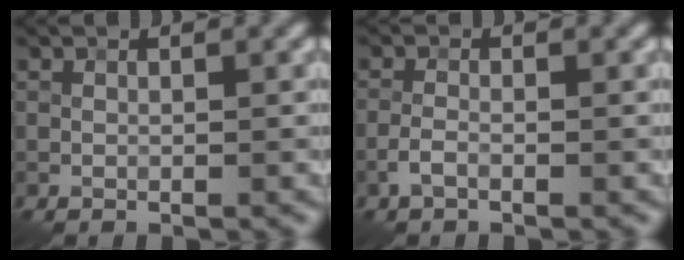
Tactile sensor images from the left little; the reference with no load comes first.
{"total": 1.5, "force": [-0.8, 0.6, 1.0], "torque": [-0.027, 0.003, -0.022]}